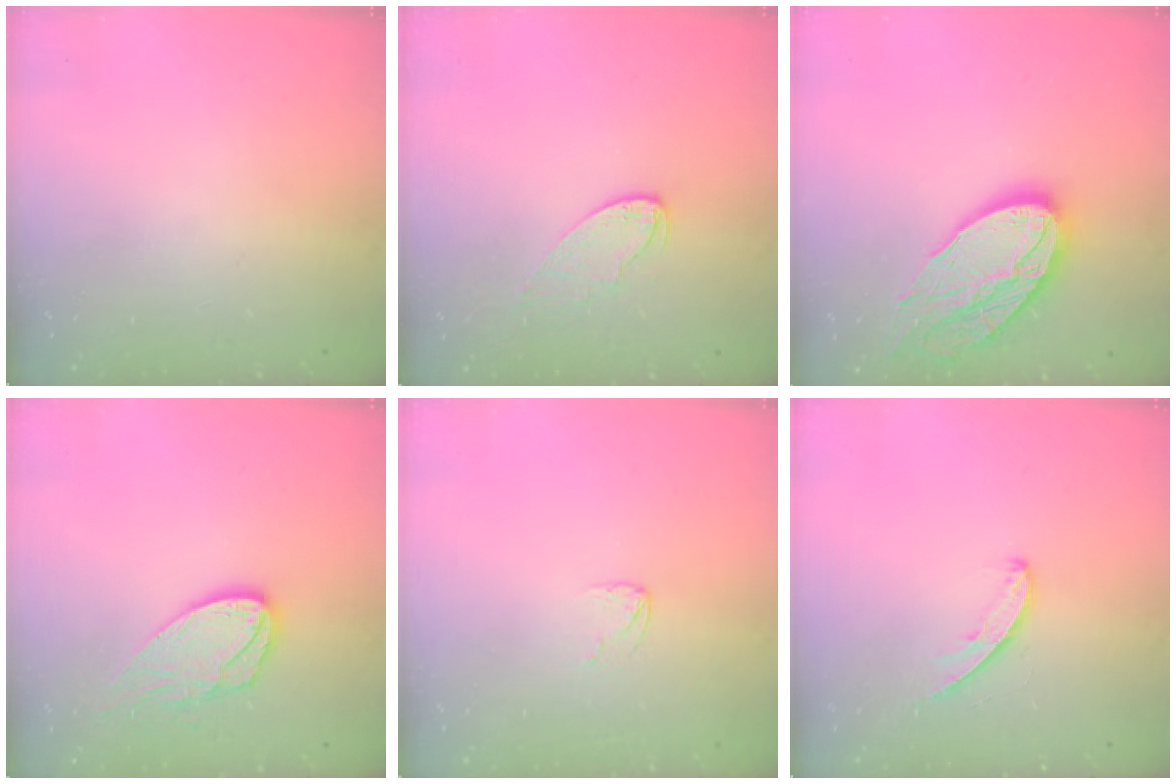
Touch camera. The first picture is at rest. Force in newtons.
{"total": 6.8, "press": 6.8, "slide": 0.4}
{"total": 19.0, "press": 18.9, "slide": 1.5}
{"total": 11.6, "press": 11.6, "slide": 0.9}
{"total": 3.0, "press": 2.9, "slide": 0.2}
{"total": 5.3, "press": 5.3, "slide": 0.5}